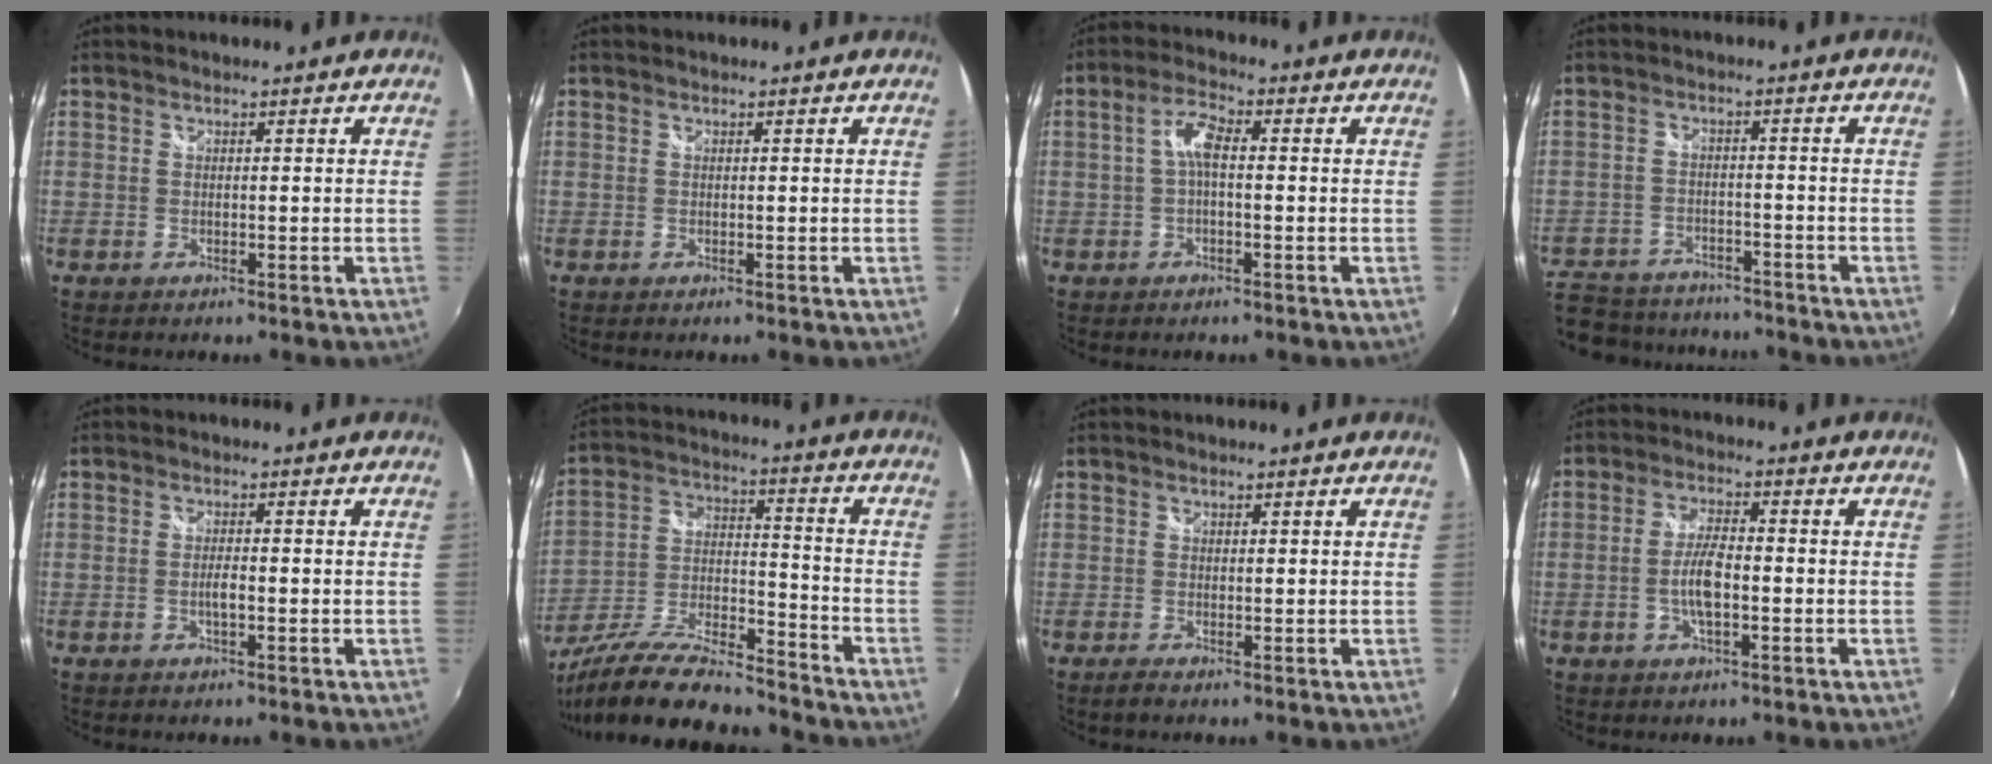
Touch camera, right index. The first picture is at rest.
{"total": 0.0}
{"total": 4.4, "force": [-0.2, 1.5, 4.1], "torque": [-0.084, 0.014, -0.004]}
{"total": 18.3, "force": [-13.7, 10.0, 6.8], "torque": [-0.197, 0.003, -0.202]}
{"total": 1.9, "force": [-0.7, 0.3, 1.8], "torque": [-0.036, 0.000, -0.012]}
{"total": 21.1, "force": [-17.1, 5.1, 11.3], "torque": [-0.228, -0.025, -0.293]}
{"total": 1.0, "force": [-0.5, 0.8, 0.5], "torque": [-0.012, -0.003, -0.011]}
{"total": 5.8, "force": [-1.5, 1.7, 5.3], "torque": [-0.107, 0.003, -0.028]}